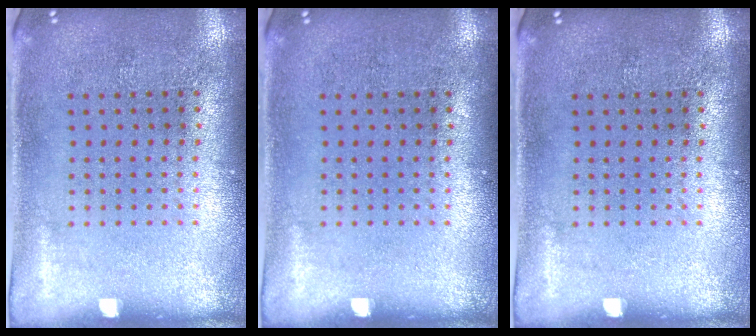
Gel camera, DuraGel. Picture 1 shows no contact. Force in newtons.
{"total": 0.0}
{"total": 0.0}